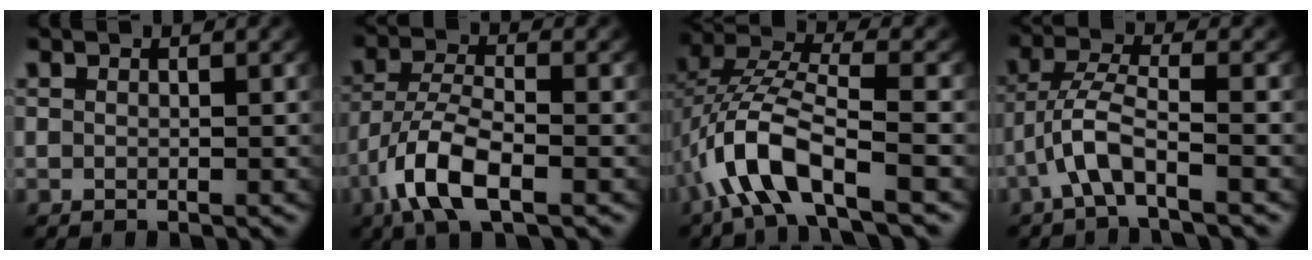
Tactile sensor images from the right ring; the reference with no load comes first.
{"total": 5.5, "force": [-2.3, 2.2, 4.5], "torque": [-0.108, -0.024, -0.029]}
{"total": 6.7, "force": [-1.8, 3.5, 5.4], "torque": [-0.141, -0.017, -0.025]}
{"total": 3.4, "force": [-1.3, 1.0, 3.0], "torque": [-0.082, -0.012, -0.018]}